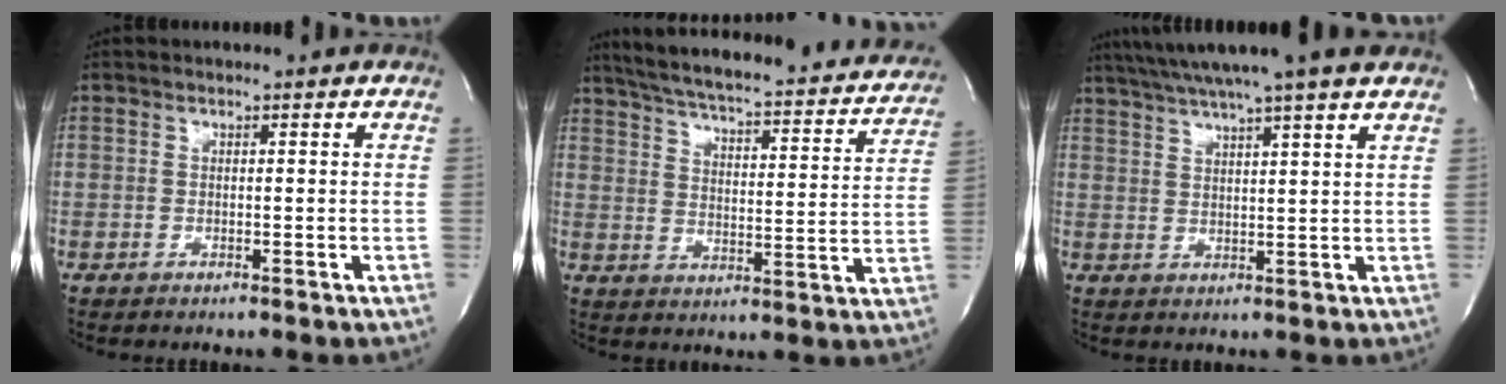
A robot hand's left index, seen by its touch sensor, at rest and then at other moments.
{"total": 29.1, "force": [25.9, 5.2, 12.1], "torque": [-0.199, -0.038, 0.323]}
{"total": 13.6, "force": [11.4, -0.9, 7.4], "torque": [-0.133, 0.025, 0.158]}